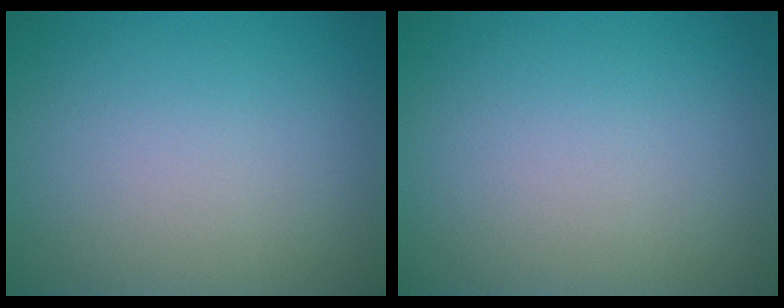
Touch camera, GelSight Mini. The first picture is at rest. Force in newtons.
{"total": 0.0}